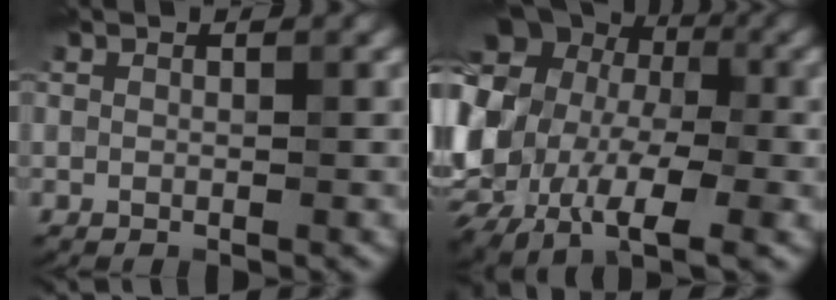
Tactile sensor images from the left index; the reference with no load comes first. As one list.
[{"total": 18.3, "force": [1.2, 14.6, 10.9], "torque": [-0.254, -0.011, 0.038]}]